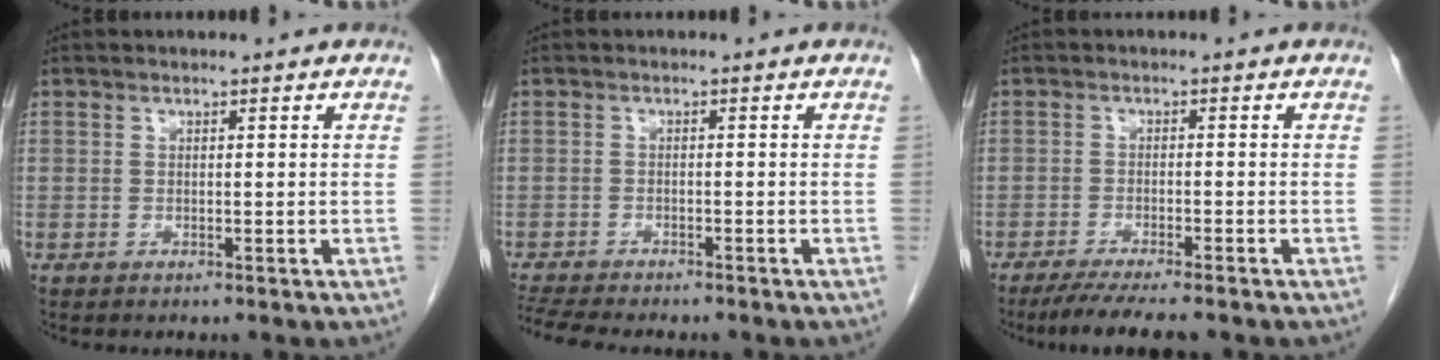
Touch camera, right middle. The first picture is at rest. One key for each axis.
{"total": 8.2, "fx": -7.3, "fy": 1.2, "fz": 3.6, "tx": -0.058, "ty": -0.007, "tz": -0.114}
{"total": 7.7, "fx": -6.4, "fy": 0.6, "fz": 4.3, "tx": -0.060, "ty": -0.015, "tz": -0.100}